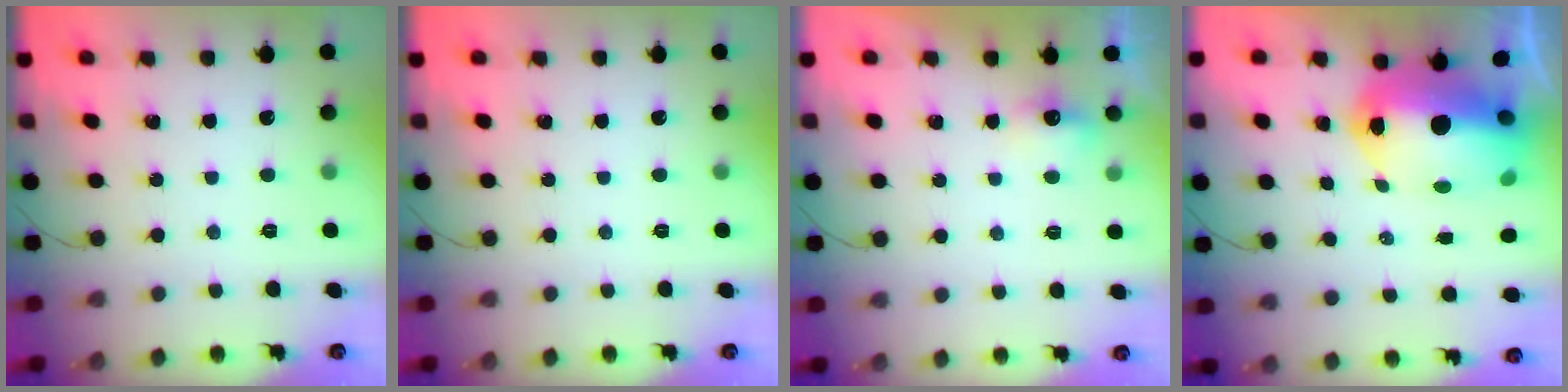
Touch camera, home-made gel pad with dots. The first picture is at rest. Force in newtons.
{"total": 0.0}
{"total": 6.4, "press": 5.8, "slide": 2.6}
{"total": 17.9, "press": 17.5, "slide": 3.8}